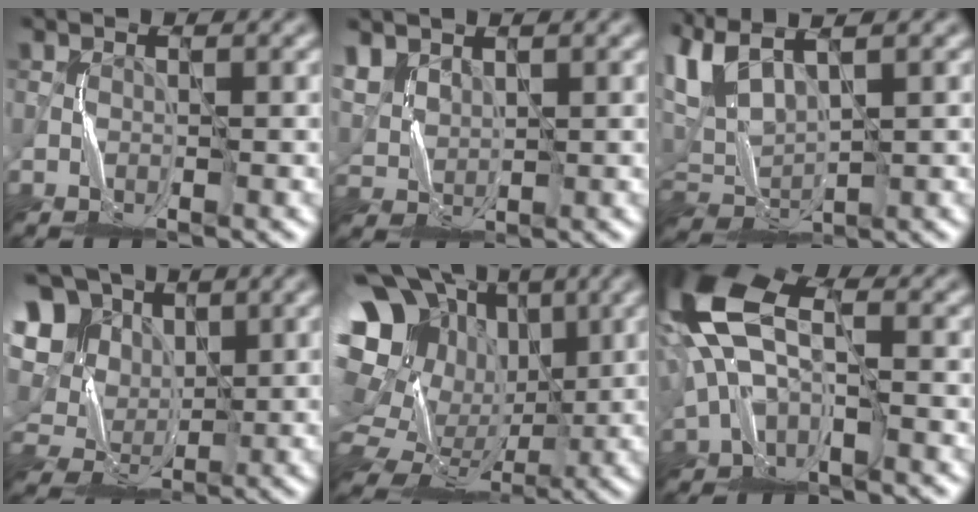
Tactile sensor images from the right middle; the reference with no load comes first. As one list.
[{"total": 2.5, "force": [2.1, 1.4, 0.1], "torque": [-0.011, 0.000, 0.052]}, {"total": 5.3, "force": [3.9, 1.7, 3.1], "torque": [-0.086, 0.016, 0.084]}, {"total": 11.1, "force": [5.2, 8.4, 5.0], "torque": [-0.135, 0.023, 0.105]}, {"total": 19.8, "force": [5.5, 16.4, 9.5], "torque": [-0.228, 0.046, 0.083]}, {"total": 10.4, "force": [0.9, 5.9, 8.6], "torque": [-0.193, 0.018, 0.003]}]